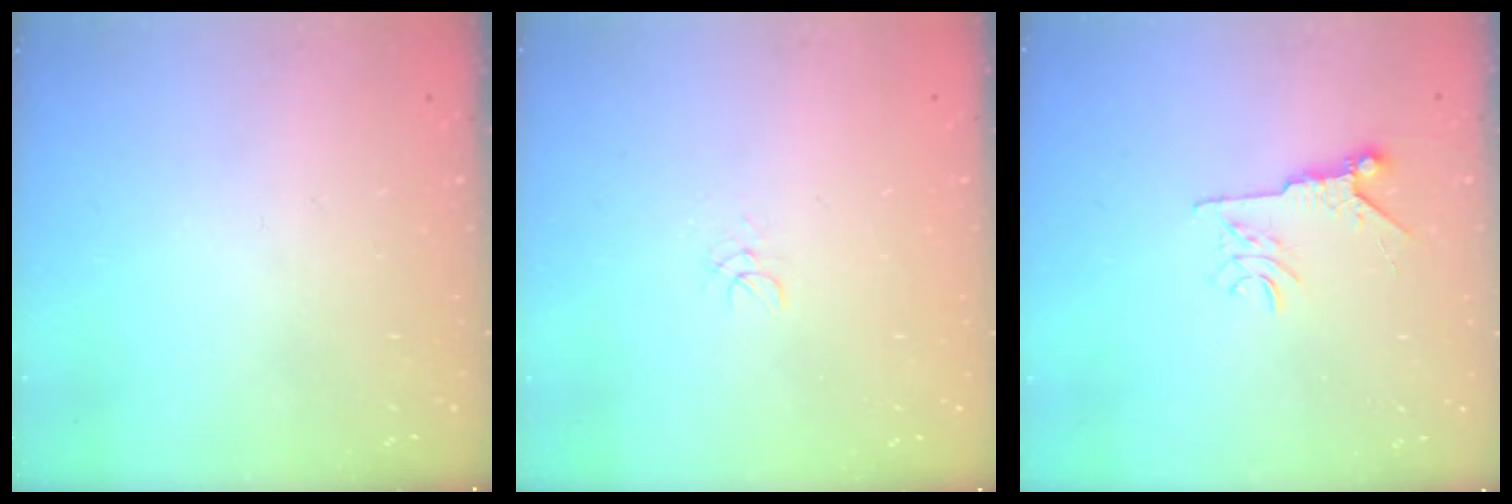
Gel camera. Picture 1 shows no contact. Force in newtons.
{"total": 3.0, "press": 3.0, "slide": 0.2}
{"total": 6.3, "press": 6.2, "slide": 0.9}